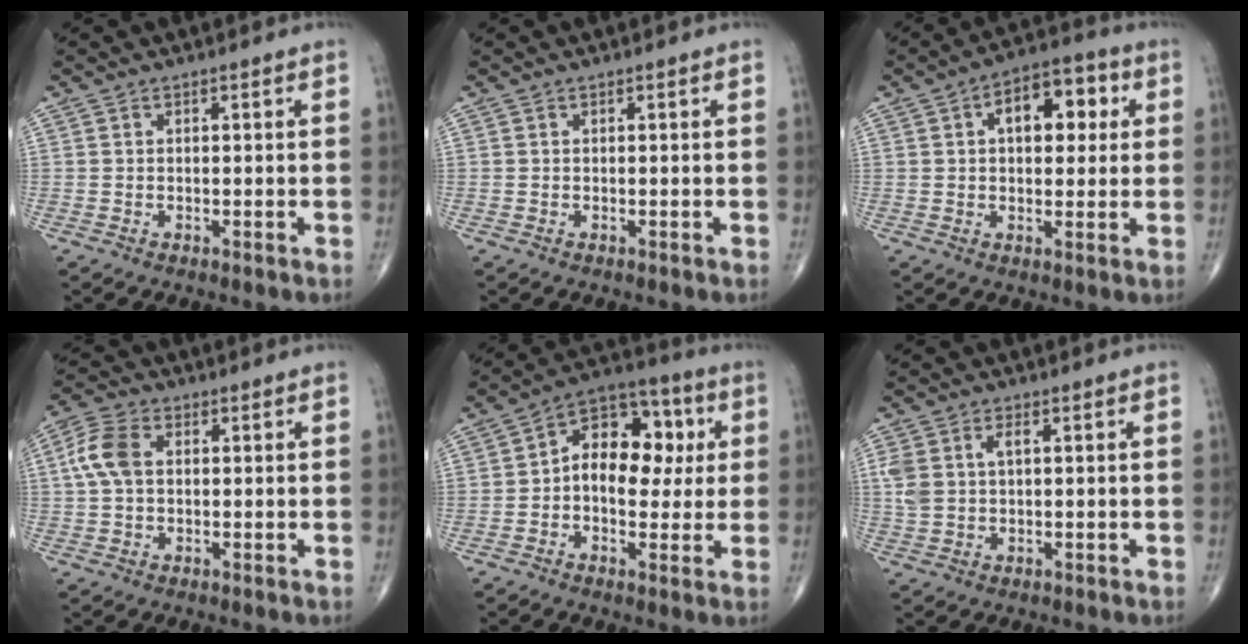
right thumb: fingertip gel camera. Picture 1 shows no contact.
{"total": 0.0}
{"total": 11.1, "force": [2.9, 6.4, 8.7], "torque": [-0.089, 0.017, 0.036]}
{"total": 6.9, "force": [1.0, 4.5, 5.2], "torque": [-0.116, 0.018, 0.015]}
{"total": 14.3, "force": [1.4, 9.5, 10.6], "torque": [-0.114, 0.029, 0.010]}
{"total": 5.6, "force": [1.2, 3.3, 4.4], "torque": [-0.107, 0.014, 0.028]}